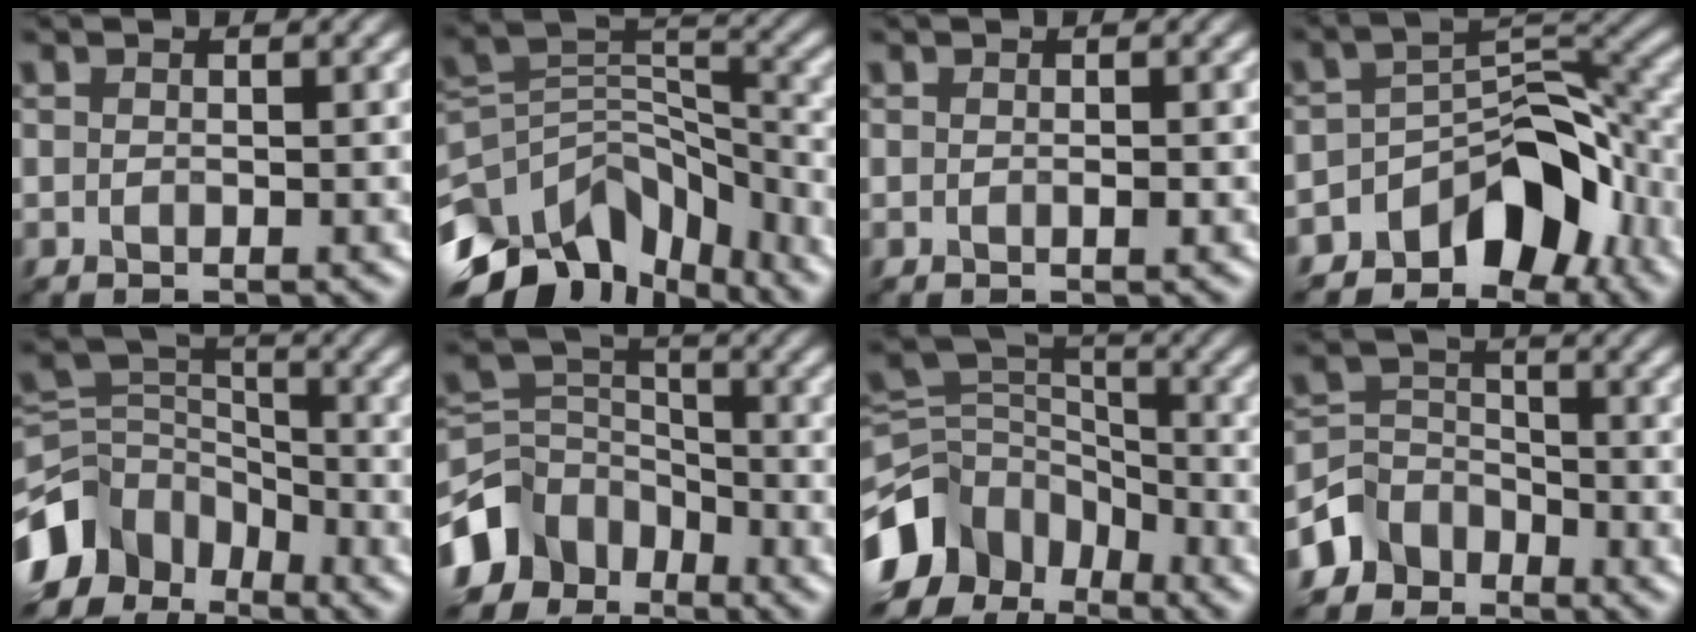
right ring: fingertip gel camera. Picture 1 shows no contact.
{"total": 11.4, "force": [-7.2, 6.9, 5.7], "torque": [-0.124, 0.013, -0.121]}
{"total": 0.6, "force": [0.0, 0.1, 0.6], "torque": [-0.014, 0.000, 0.001]}
{"total": 8.7, "force": [-5.8, 4.6, 4.6], "torque": [-0.040, 0.004, -0.105]}
{"total": 8.7, "force": [-5.4, 5.8, 3.7], "torque": [-0.070, 0.003, -0.117]}
{"total": 7.4, "force": [-4.6, 5.2, 2.6], "torque": [-0.047, -0.001, -0.101]}
{"total": 10.1, "force": [-5.6, 7.0, 4.6], "torque": [-0.097, 0.008, -0.115]}
{"total": 4.2, "force": [-3.0, 2.9, 0.1], "torque": [-0.002, 0.004, -0.072]}